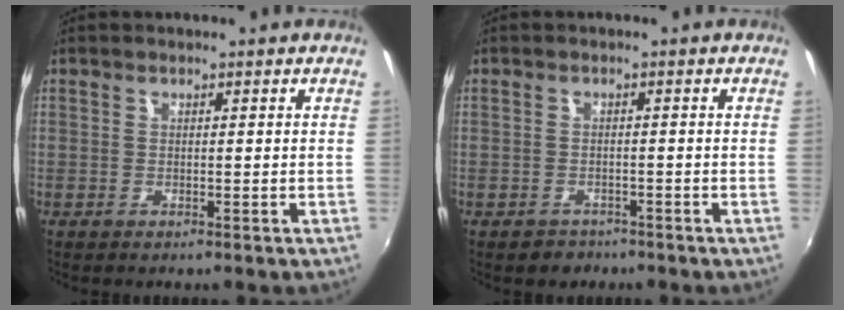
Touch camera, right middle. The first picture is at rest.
{"total": 3.0, "force": [-2.1, 2.1, 0.6], "torque": [-0.017, -0.005, -0.030]}